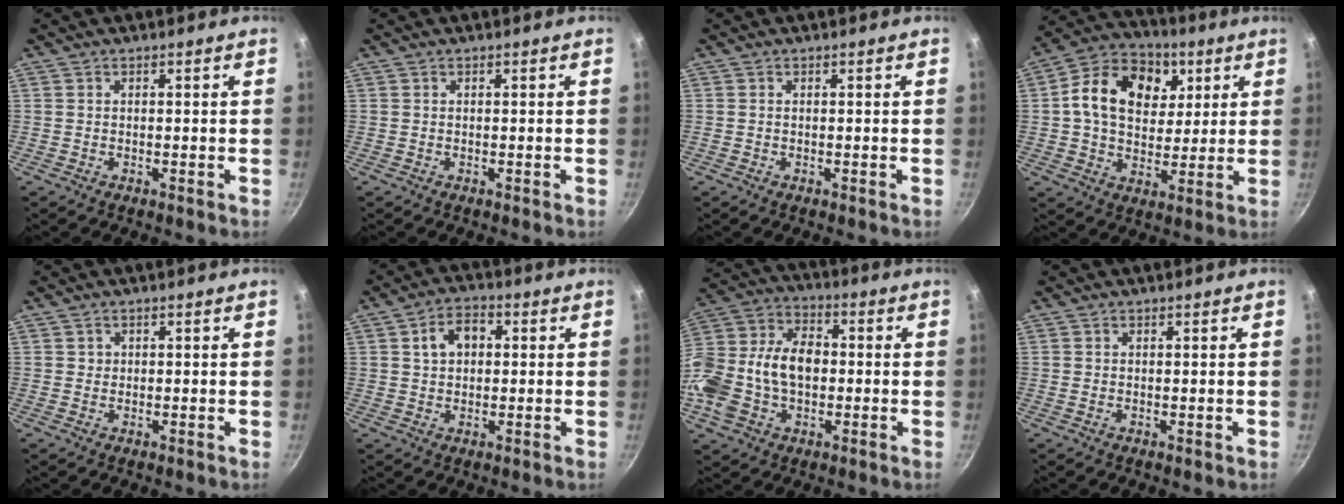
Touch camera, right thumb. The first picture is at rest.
{"total": 0.0}
{"total": 0.0}
{"total": 17.0, "force": [4.7, 12.6, 10.4], "torque": [-0.150, 0.004, 0.065]}
{"total": 0.8, "force": [0.2, 0.8, 0.1], "torque": [0.008, 0.002, 0.002]}
{"total": 6.5, "force": [1.4, 4.6, 4.4], "torque": [-0.050, 0.013, 0.018]}
{"total": 18.7, "force": [-2.1, 13.2, 13.1], "torque": [-0.248, 0.048, -0.044]}
{"total": 0.0}